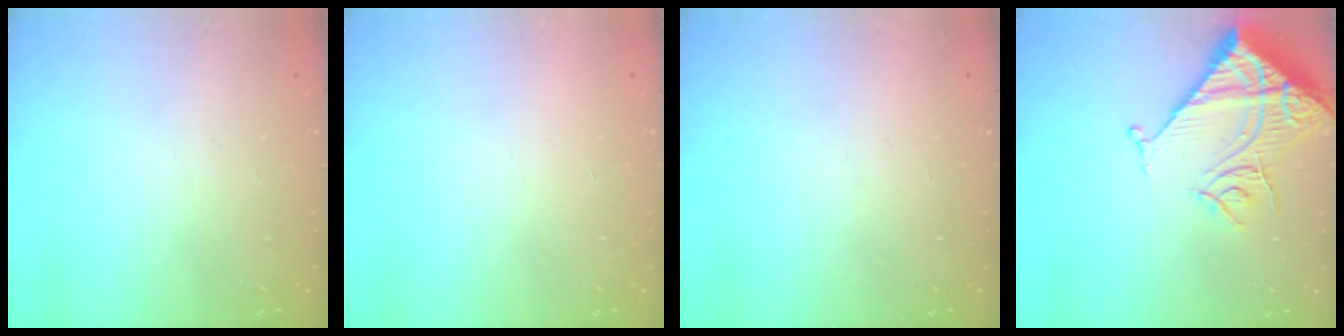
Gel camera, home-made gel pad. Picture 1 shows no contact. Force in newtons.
{"total": 1.6, "press": 1.6, "slide": 0.1}
{"total": 1.5, "press": 1.5, "slide": 0.1}
{"total": 15.5, "press": 15.3, "slide": 1.9}